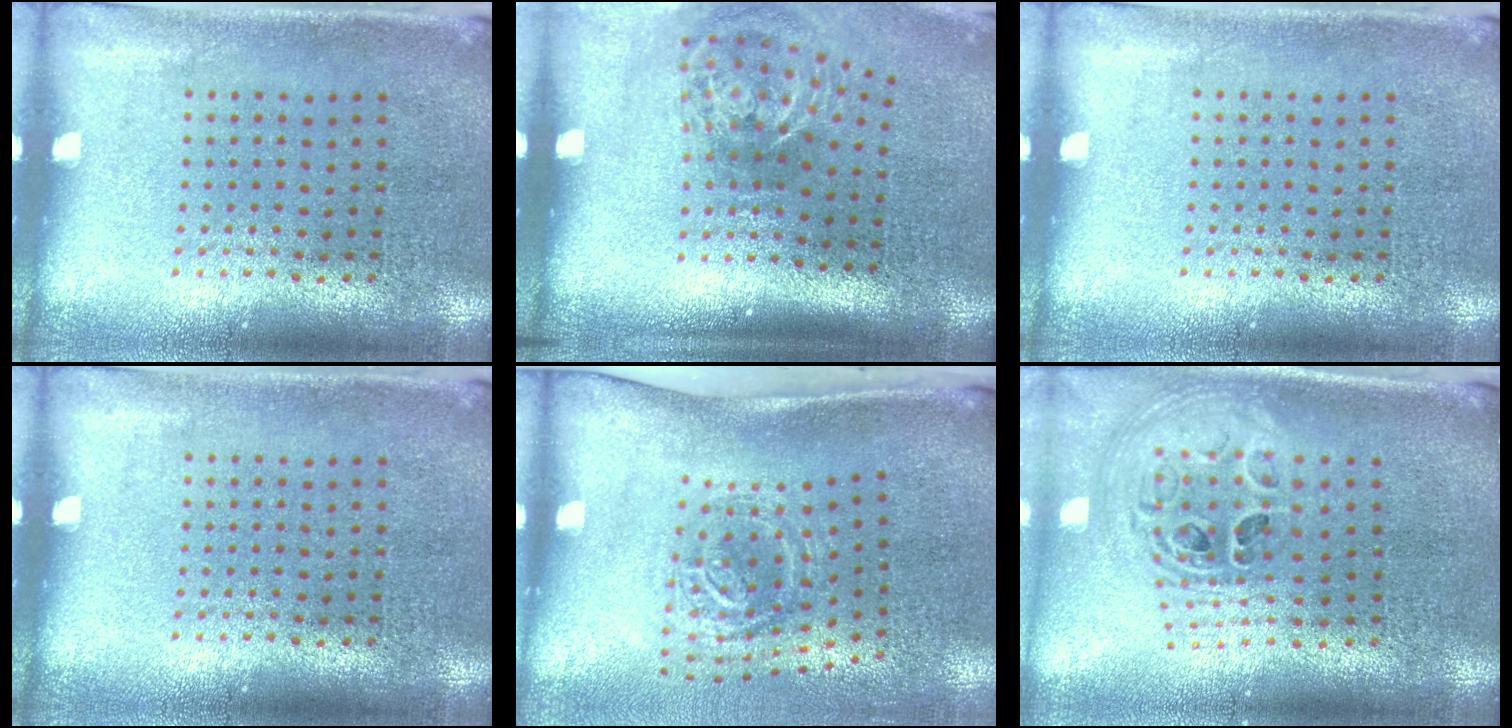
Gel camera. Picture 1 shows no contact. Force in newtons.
{"total": 2.2, "press": 1.3, "slide": 1.8}
{"total": 0.0}
{"total": 0.0}
{"total": 1.8, "press": 1.2, "slide": 1.3}
{"total": 1.7, "press": 1.5, "slide": 0.9}